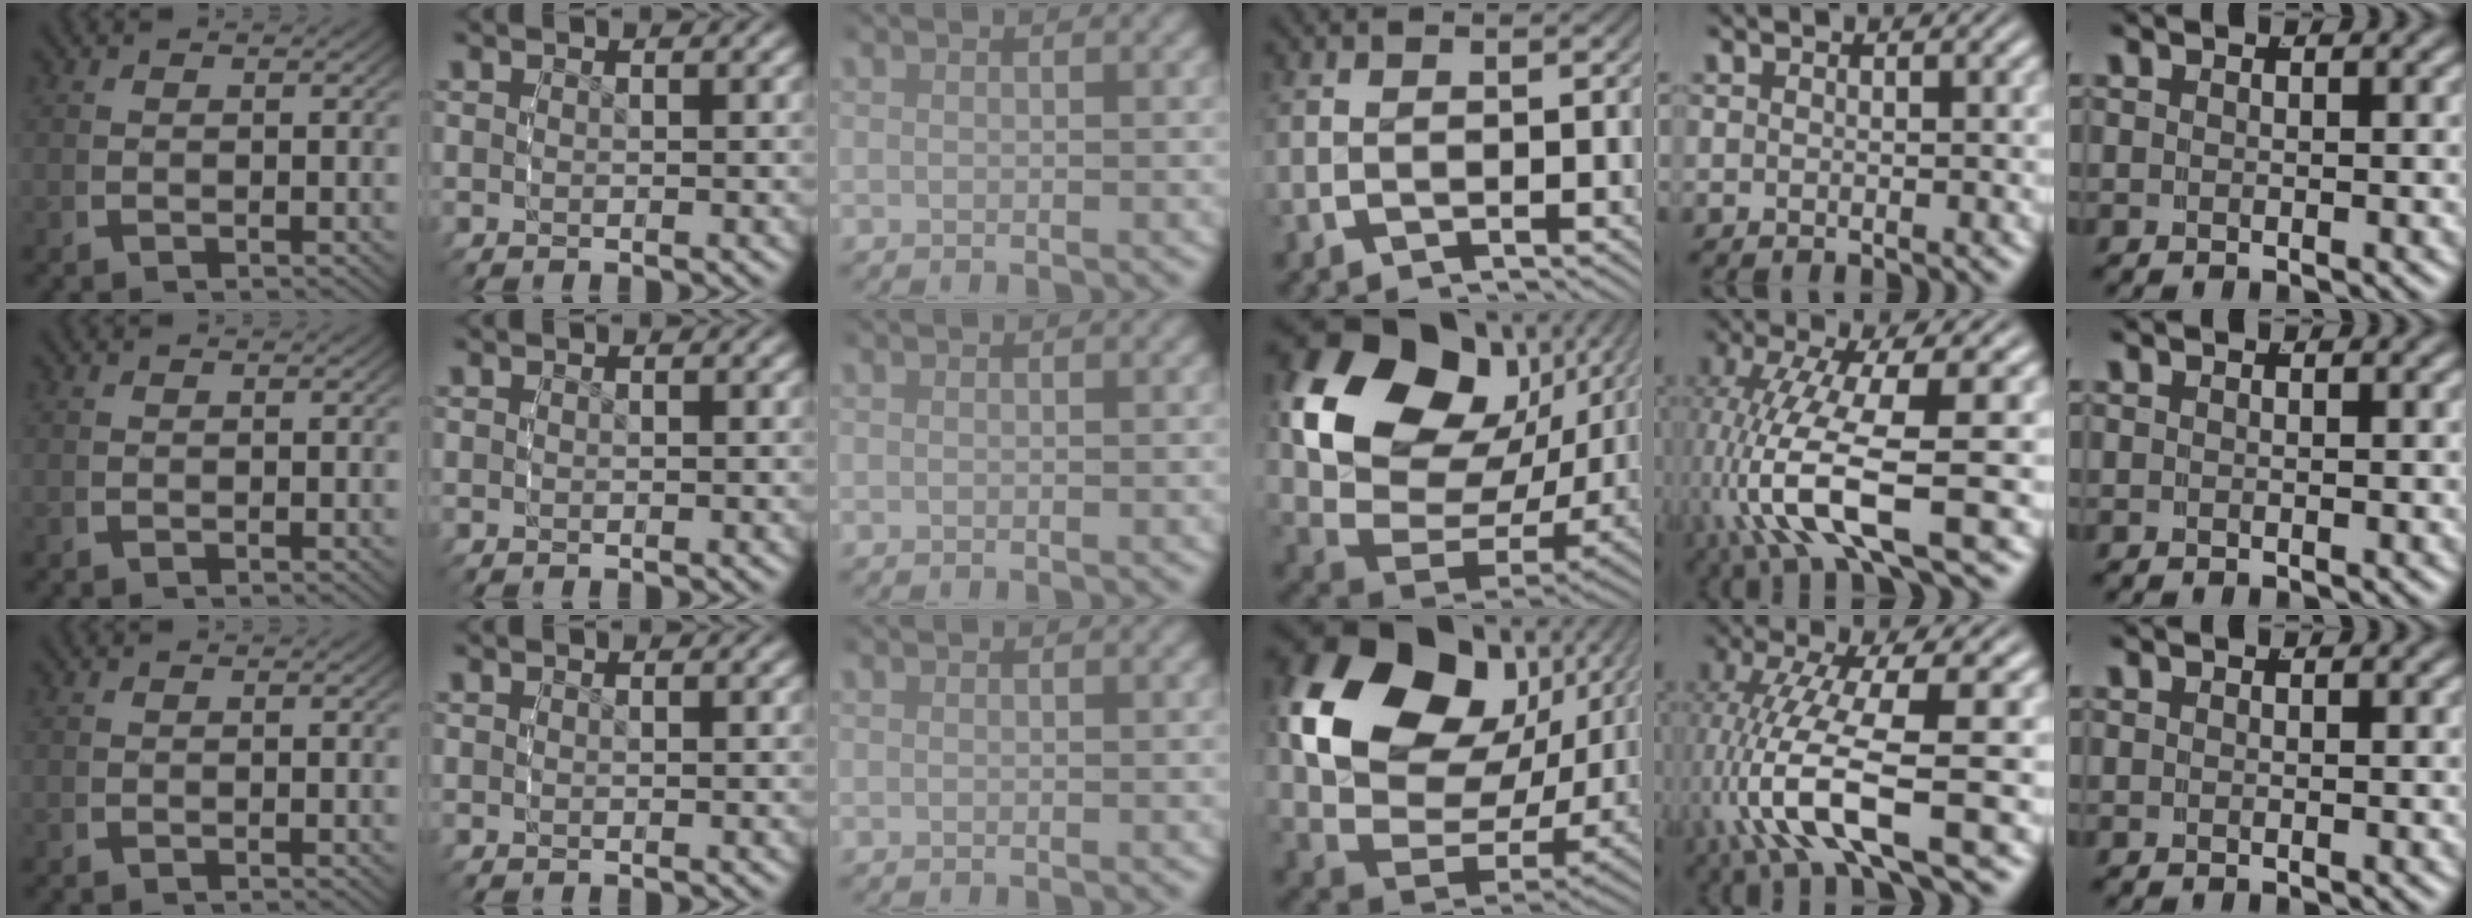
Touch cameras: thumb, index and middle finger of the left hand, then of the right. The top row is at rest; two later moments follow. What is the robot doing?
{"motion": "grasp_and_lifting", "object": "bowl"}